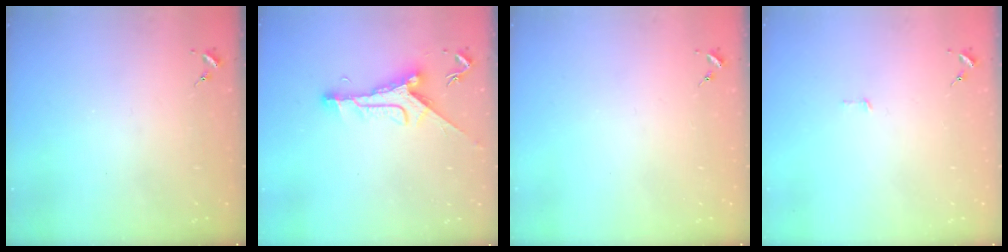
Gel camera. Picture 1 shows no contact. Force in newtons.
{"total": 10.1, "press": 10.1, "slide": 0.2}
{"total": 0.0}
{"total": 2.9, "press": 2.9, "slide": 0.2}